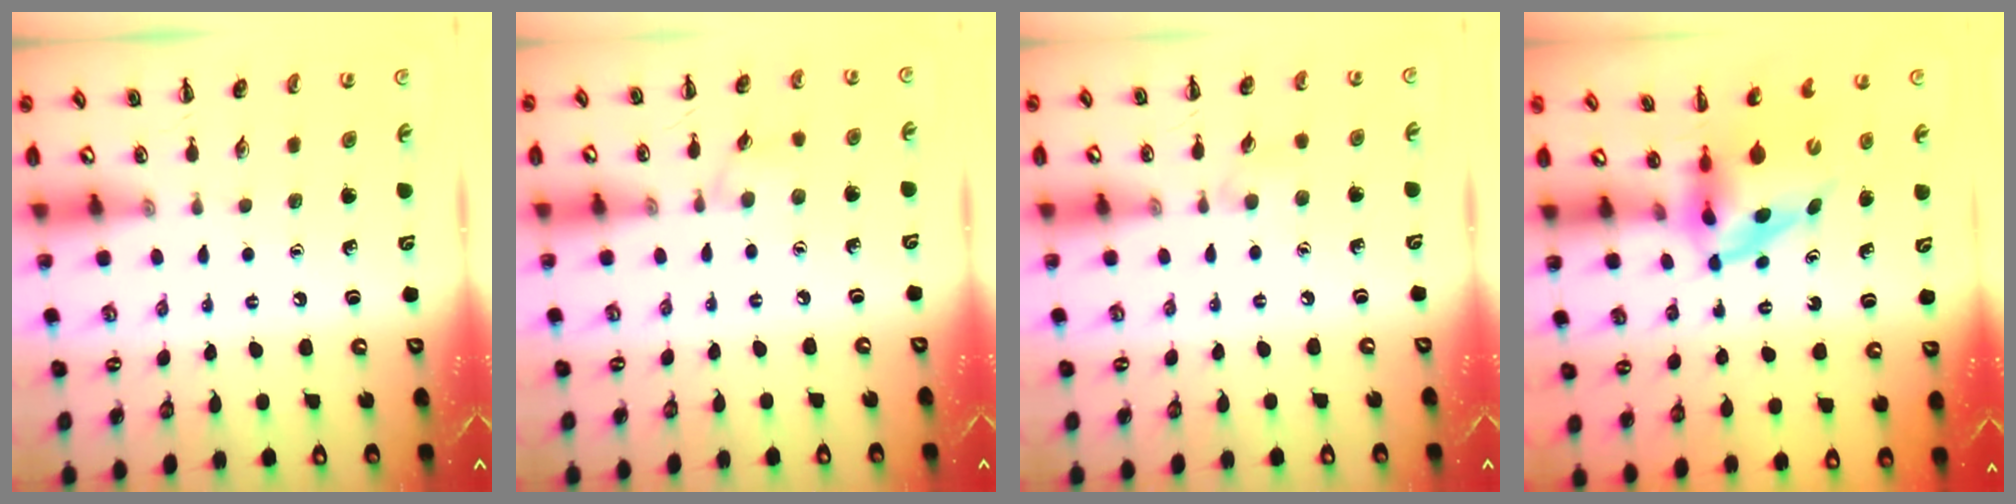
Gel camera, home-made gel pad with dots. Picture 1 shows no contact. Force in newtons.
{"total": 4.8, "press": 4.4, "slide": 1.9}
{"total": 3.9, "press": 3.6, "slide": 1.5}
{"total": 3.7, "press": 3.7, "slide": 0.7}